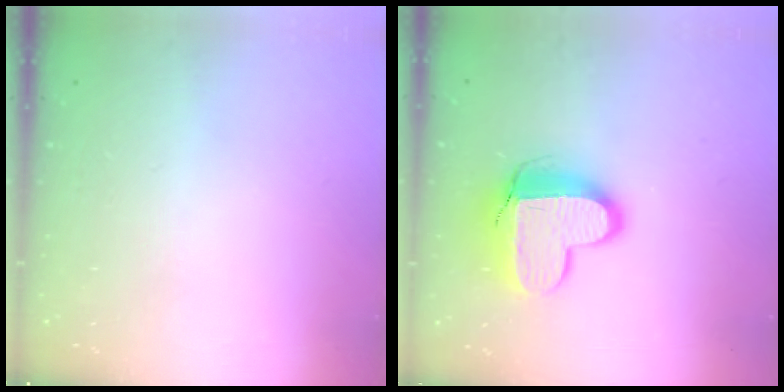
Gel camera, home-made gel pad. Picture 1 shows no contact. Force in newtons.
{"total": 12.3, "press": 12.2, "slide": 1.3}